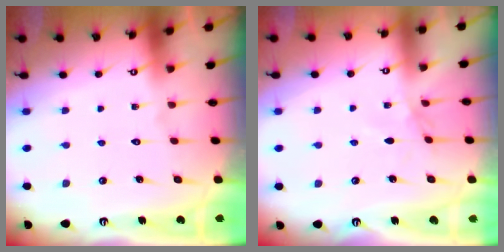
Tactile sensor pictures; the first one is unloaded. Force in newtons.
{"total": 2.9, "press": 2.9, "slide": 0.4}